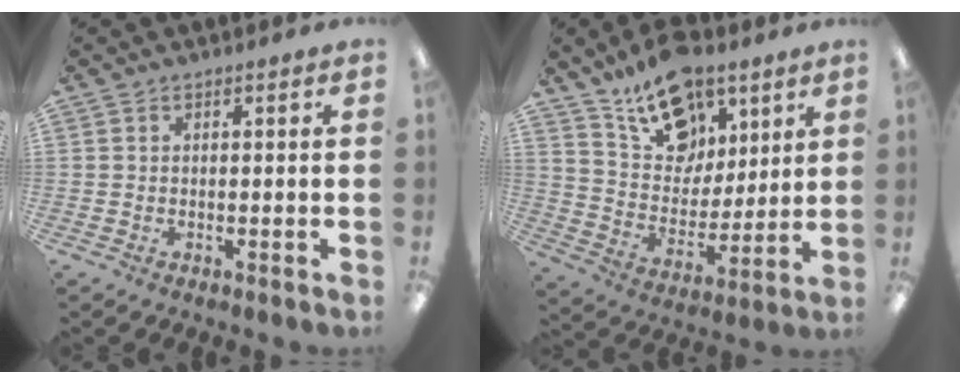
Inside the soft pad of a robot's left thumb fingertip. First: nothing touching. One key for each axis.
{"total": 17.2, "fx": 11.3, "fy": 10.8, "fz": 7.1, "tx": -0.111, "ty": -0.066, "tz": 0.208}